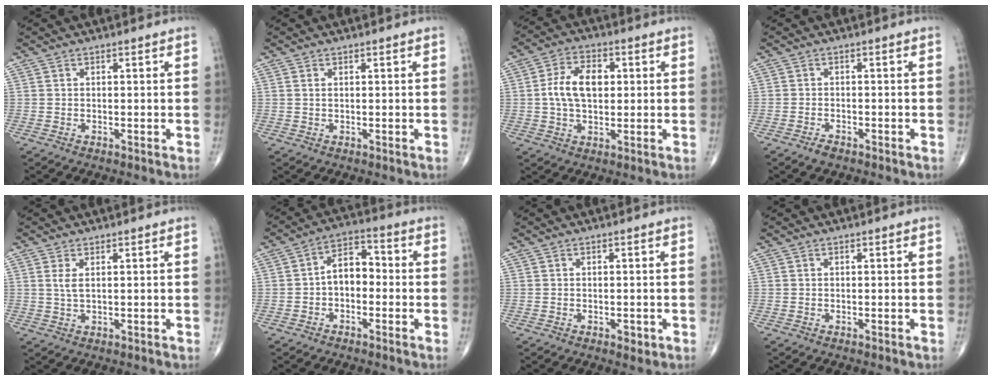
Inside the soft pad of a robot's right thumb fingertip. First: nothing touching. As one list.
[{"total": 0.6, "force": [0.3, 0.3, 0.5], "torque": [-0.009, 0.005, 0.006]}, {"total": 9.2, "force": [0.9, 5.8, 7.2], "torque": [-0.121, 0.012, 0.015]}, {"total": 1.8, "force": [-1.3, 0.9, 0.8], "torque": [-0.018, 0.004, -0.022]}, {"total": 2.2, "force": [0.8, 0.8, 2.0], "torque": [-0.041, -0.002, 0.021]}, {"total": 7.0, "force": [-1.0, 4.6, 5.3], "torque": [-0.065, 0.031, -0.031]}, {"total": 1.5, "force": [-0.6, 0.9, 1.1], "torque": [-0.010, -0.001, -0.005]}, {"total": 0.0}]